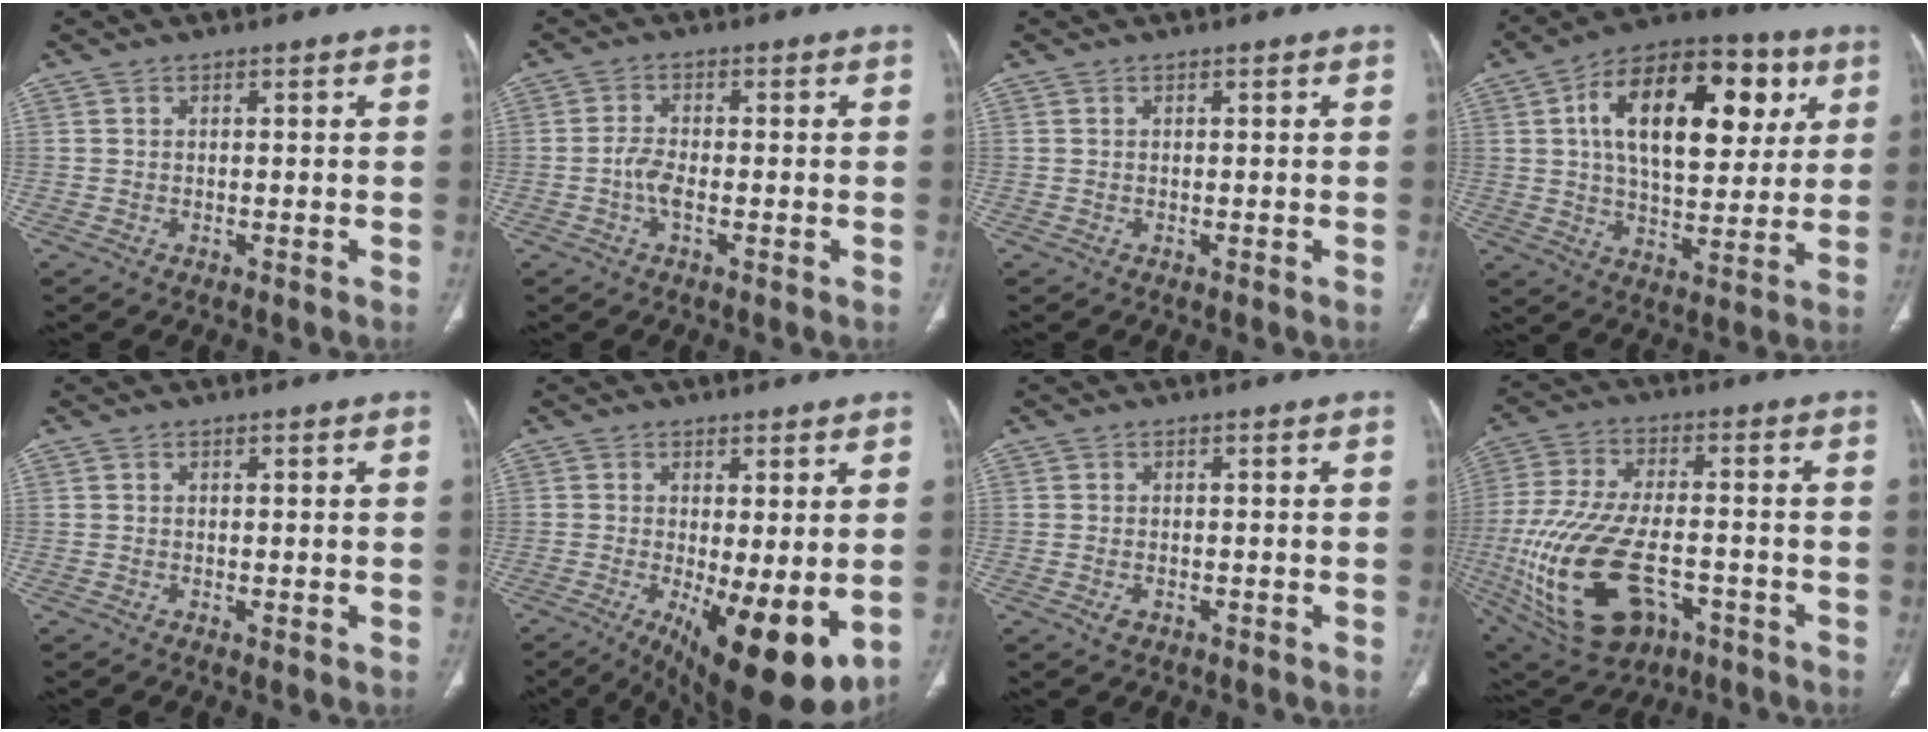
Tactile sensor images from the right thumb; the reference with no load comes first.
{"total": 3.3, "force": [-0.9, 1.3, 2.9], "torque": [-0.067, 0.005, -0.024]}
{"total": 0.0}
{"total": 23.5, "force": [6.6, 12.7, 18.6], "torque": [-0.254, 0.005, 0.095]}
{"total": 0.6, "force": [0.0, 0.2, 0.6], "torque": [-0.012, -0.004, 0.000]}
{"total": 14.3, "force": [-3.3, 4.7, 13.1], "torque": [-0.181, -0.029, -0.031]}
{"total": 1.4, "force": [-0.6, 0.8, 0.9], "torque": [-0.019, 0.003, -0.008]}
{"total": 23.6, "force": [-7.2, 12.8, 18.5], "torque": [-0.402, 0.003, -0.106]}